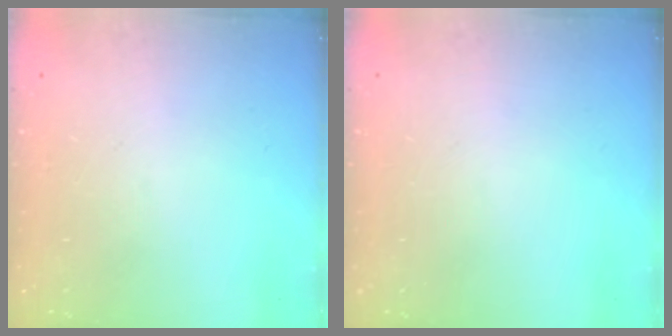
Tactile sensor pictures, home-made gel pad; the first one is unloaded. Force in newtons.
{"total": 0.0}